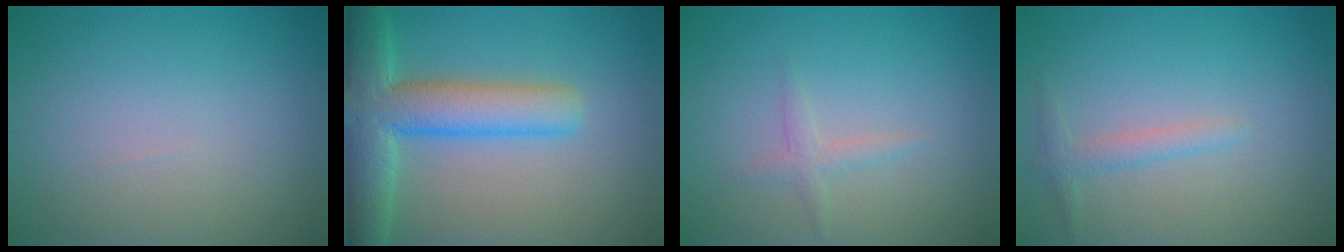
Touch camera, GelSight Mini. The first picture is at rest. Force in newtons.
{"total": 7.6, "press": 7.6, "slide": 0.4}
{"total": 1.2, "press": 1.2, "slide": 0.0}
{"total": 1.5, "press": 1.5, "slide": 0.0}